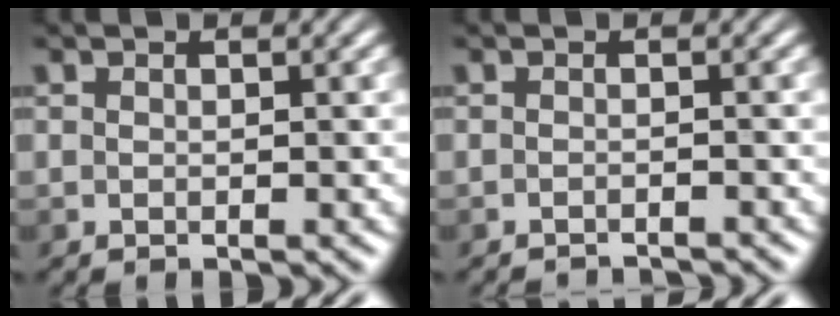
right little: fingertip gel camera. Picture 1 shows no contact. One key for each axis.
{"total": 2.8, "fx": -2.7, "fy": 0.2, "fz": 0.6, "tx": -0.002, "ty": -0.003, "tz": -0.042}